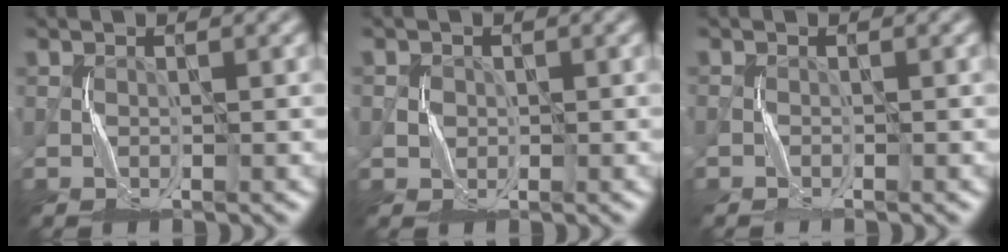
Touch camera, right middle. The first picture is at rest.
{"total": 1.0, "force": [0.0, 1.0, -0.2], "torque": [0.002, -0.003, 0.005]}
{"total": 0.7, "force": [-0.7, 0.1, 0.2], "torque": [-0.001, -0.003, -0.014]}